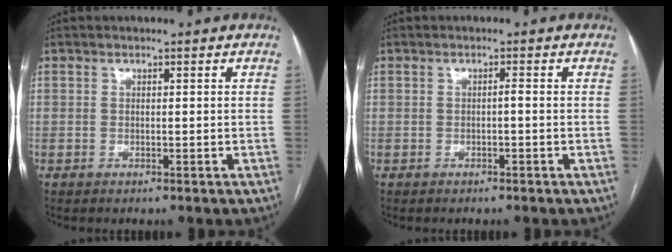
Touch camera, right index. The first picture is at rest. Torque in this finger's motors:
{"motor_torque": [0.21, -0.19, 0.16, 0.03]}